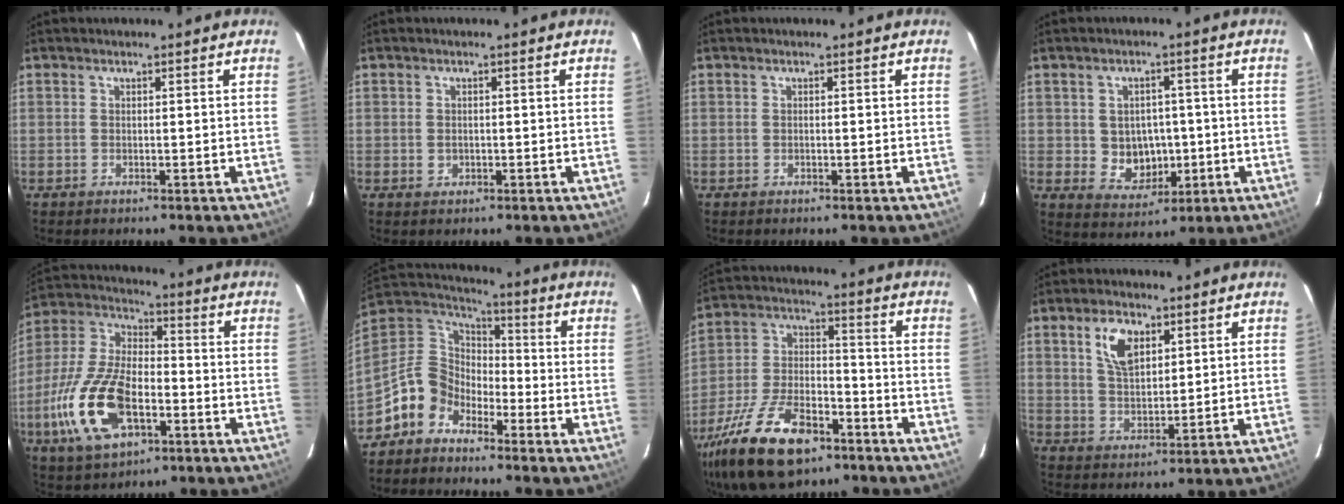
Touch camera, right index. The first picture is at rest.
{"total": 1.2, "force": [-0.2, 1.1, 0.4], "torque": [-0.005, 0.002, -0.002]}
{"total": 0.0}
{"total": 6.9, "force": [-0.5, 6.2, 3.2], "torque": [-0.065, 0.007, 0.012]}
{"total": 18.7, "force": [-6.7, 9.4, 14.7], "torque": [-0.329, -0.007, -0.121]}
{"total": 10.9, "force": [-7.4, 7.3, 3.1], "torque": [-0.082, 0.034, -0.156]}
{"total": 21.1, "force": [-13.4, 9.6, 13.2], "torque": [-0.278, -0.015, -0.233]}
{"total": 7.5, "force": [3.5, 4.0, 5.3], "torque": [-0.098, 0.009, 0.069]}